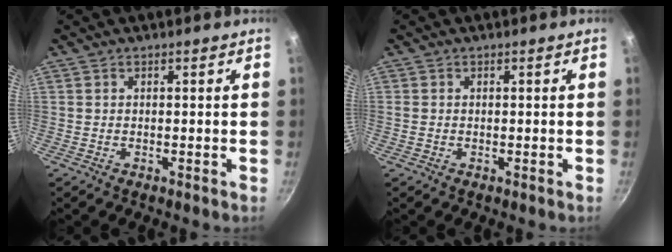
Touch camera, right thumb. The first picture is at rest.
{"total": 0.6, "force": [0.0, 0.6, 0.2], "torque": [-0.005, 0.001, 0.000]}